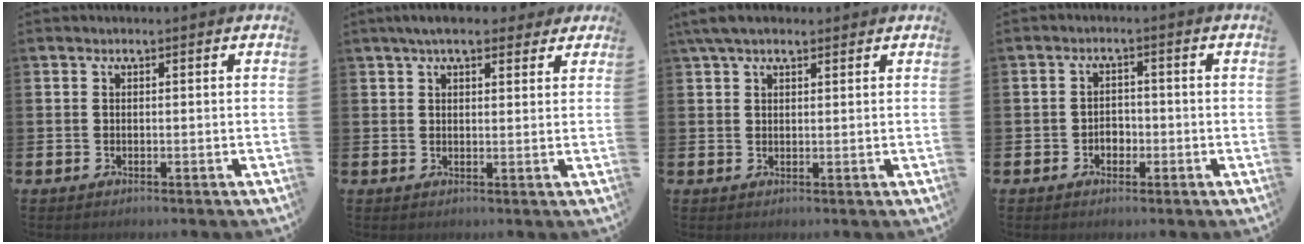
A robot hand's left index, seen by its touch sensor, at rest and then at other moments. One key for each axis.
{"total": 5.4, "fx": 4.4, "fy": 1.8, "fz": 2.6, "tx": -0.046, "ty": -0.009, "tz": 0.078}
{"total": 4.1, "fx": 3.2, "fy": 1.5, "fz": 2.1, "tx": -0.033, "ty": -0.005, "tz": 0.057}
{"total": 2.1, "fx": -0.8, "fy": 1.7, "fz": 0.9, "tx": -0.005, "ty": -0.001, "tz": -0.022}